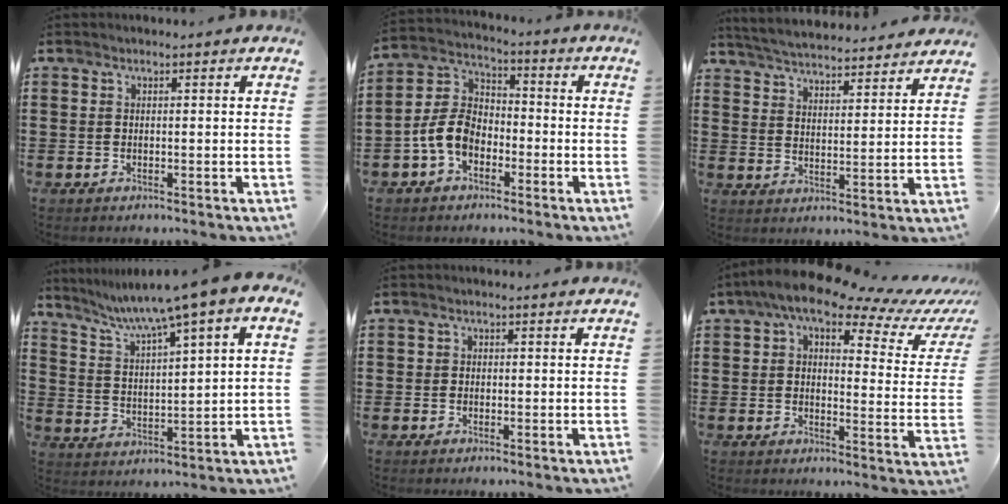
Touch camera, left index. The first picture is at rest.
{"total": 7.4, "force": [-3.2, 4.9, 4.5], "torque": [-0.127, 0.005, -0.073]}
{"total": 4.5, "force": [4.5, -0.2, 0.5], "torque": [-0.032, -0.033, 0.075]}
{"total": 6.7, "force": [4.9, -0.2, 4.5], "torque": [-0.107, -0.030, 0.076]}
{"total": 0.9, "force": [-0.2, 0.8, 0.2], "torque": [-0.007, 0.003, -0.006]}
{"total": 9.3, "force": [7.0, 1.8, 5.9], "torque": [-0.123, -0.032, 0.118]}